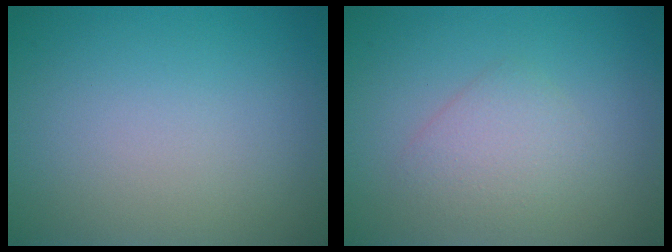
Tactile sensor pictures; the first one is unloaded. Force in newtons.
{"total": 2.2, "press": 2.2, "slide": 0.1}